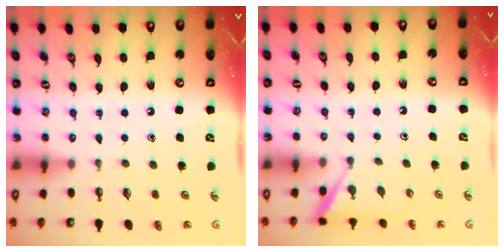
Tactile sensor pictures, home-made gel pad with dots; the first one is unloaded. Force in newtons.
{"total": 3.9, "press": 3.9, "slide": 0.4}